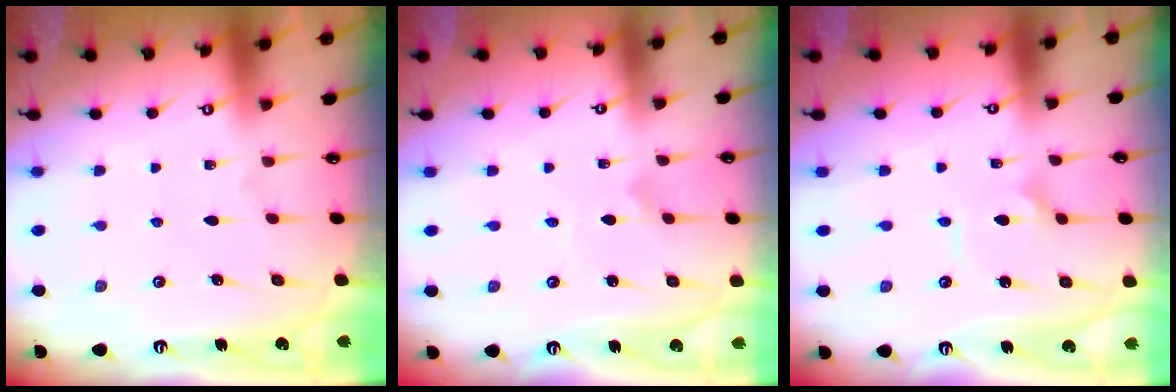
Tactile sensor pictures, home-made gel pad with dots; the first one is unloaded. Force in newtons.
{"total": 0.8, "press": 0.8, "slide": 0.0}
{"total": 2.7, "press": 2.7, "slide": 0.2}